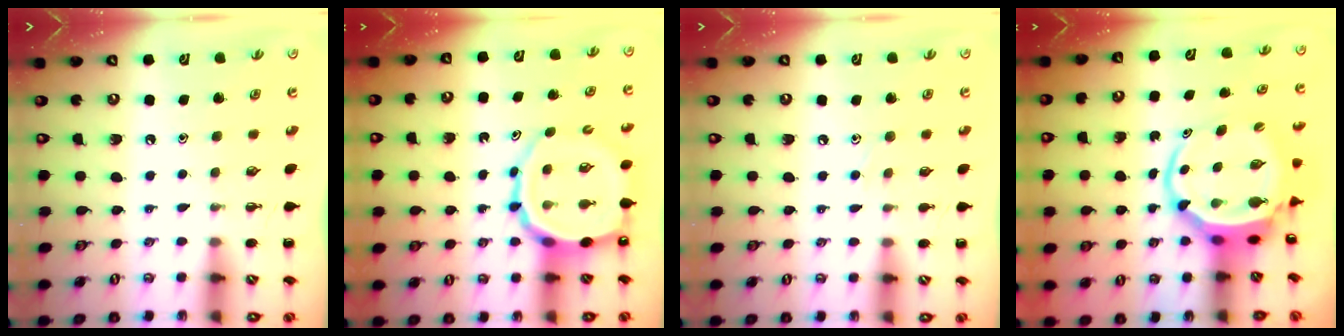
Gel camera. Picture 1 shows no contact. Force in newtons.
{"total": 12.2, "press": 11.7, "slide": 3.2}
{"total": 4.7, "press": 4.5, "slide": 1.6}
{"total": 6.3, "press": 6.2, "slide": 1.5}